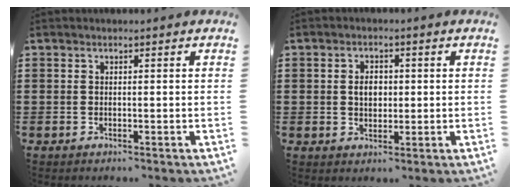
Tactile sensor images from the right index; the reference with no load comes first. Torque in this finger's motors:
{"motor_torque": [1.55, 0.56, 0.37, 0.07]}